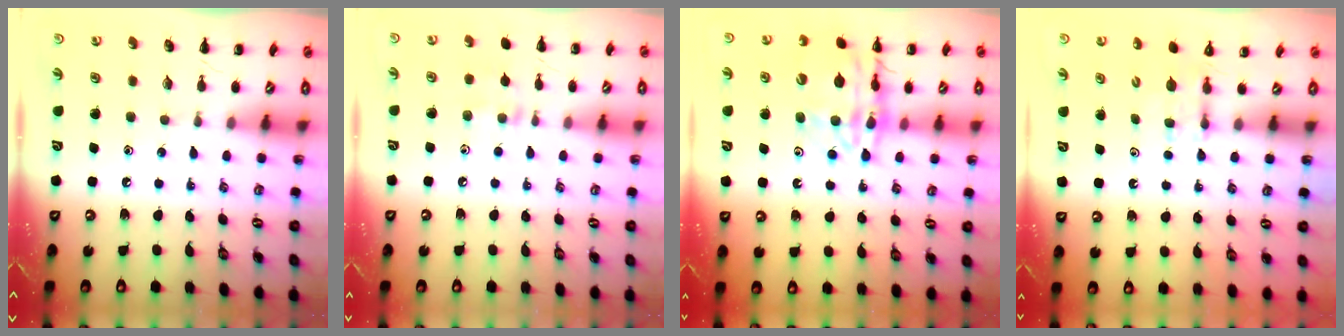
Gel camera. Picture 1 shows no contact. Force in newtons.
{"total": 6.8, "press": 6.5, "slide": 2.0}
{"total": 17.4, "press": 17.2, "slide": 2.4}
{"total": 3.4, "press": 3.1, "slide": 1.4}